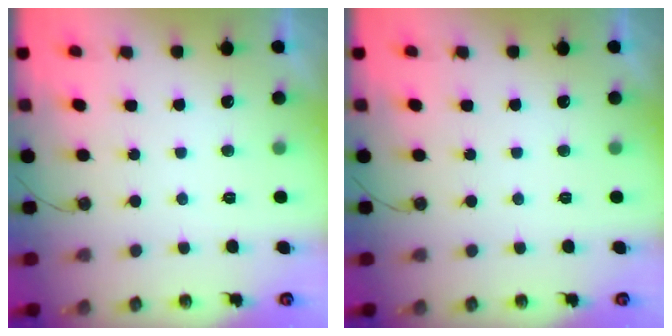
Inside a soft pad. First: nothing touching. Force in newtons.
{"total": 0.0}